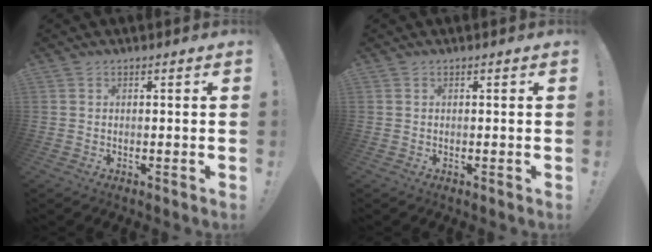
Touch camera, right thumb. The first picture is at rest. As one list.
[{"total": 0.0}]